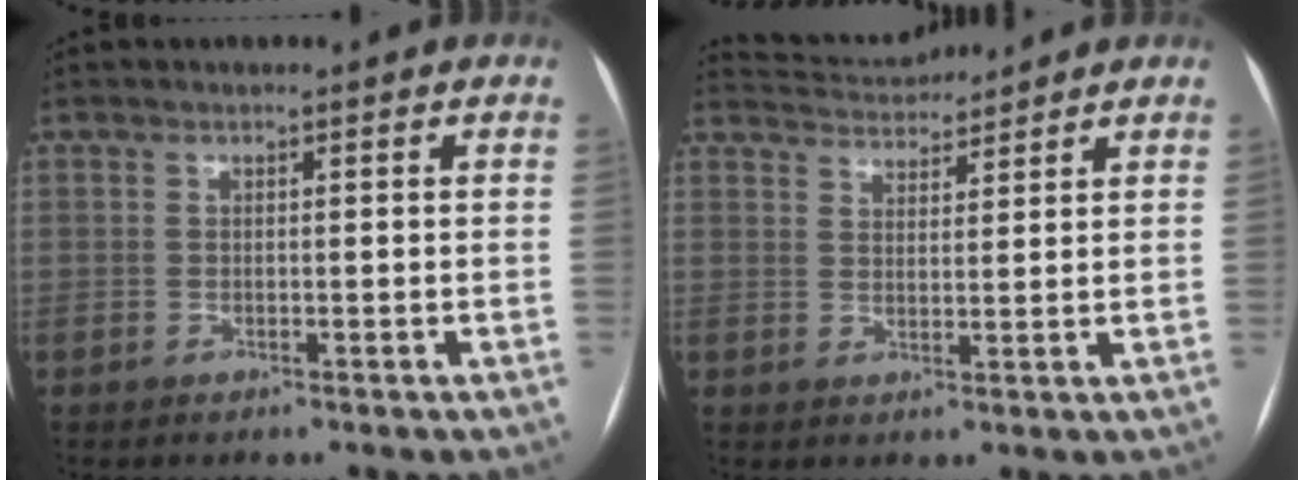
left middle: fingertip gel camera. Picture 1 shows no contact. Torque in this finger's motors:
{"motor_torque": [0.01, -0.31, -0.14, -0.05]}